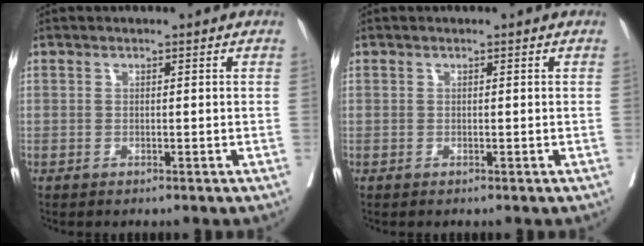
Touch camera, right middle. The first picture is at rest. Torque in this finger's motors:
{"motor_torque": [-0.02, 0.04, 0.00, 0.00]}